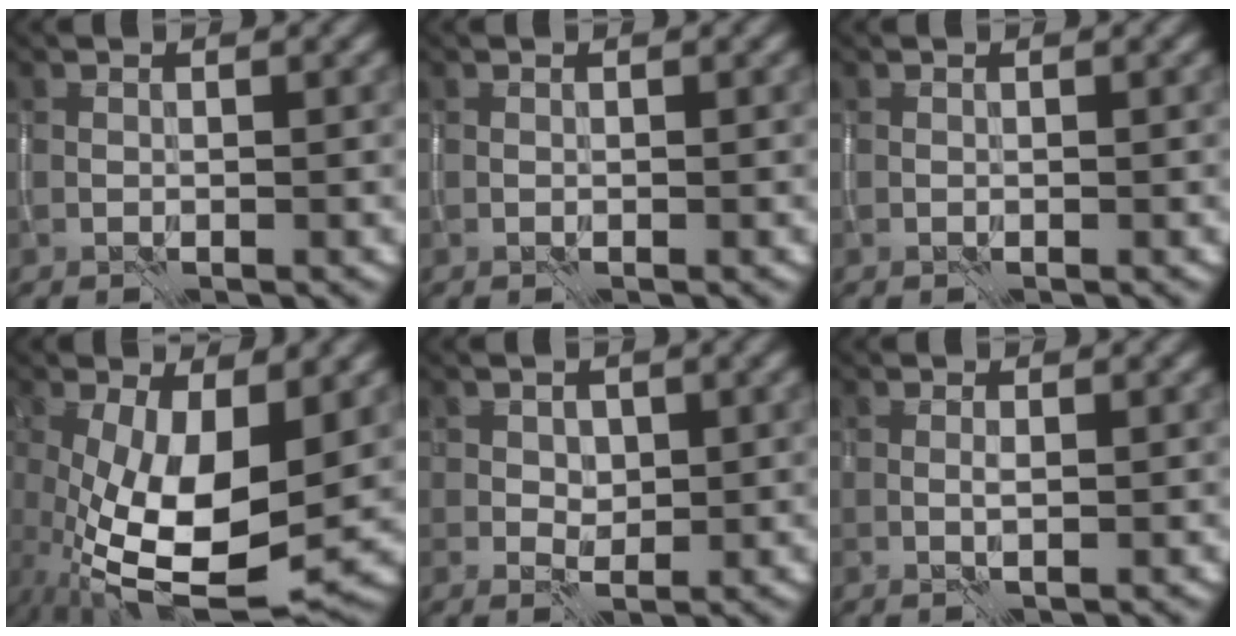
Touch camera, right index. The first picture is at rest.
{"total": 0.0}
{"total": 0.0}
{"total": 11.9, "force": [-1.2, 4.8, 10.8], "torque": [-0.196, -0.020, -0.014]}
{"total": 1.7, "force": [0.4, 1.5, 0.8], "torque": [-0.017, -0.005, 0.009]}
{"total": 0.6, "force": [0.0, 0.0, 0.6], "torque": [-0.011, -0.001, -0.001]}